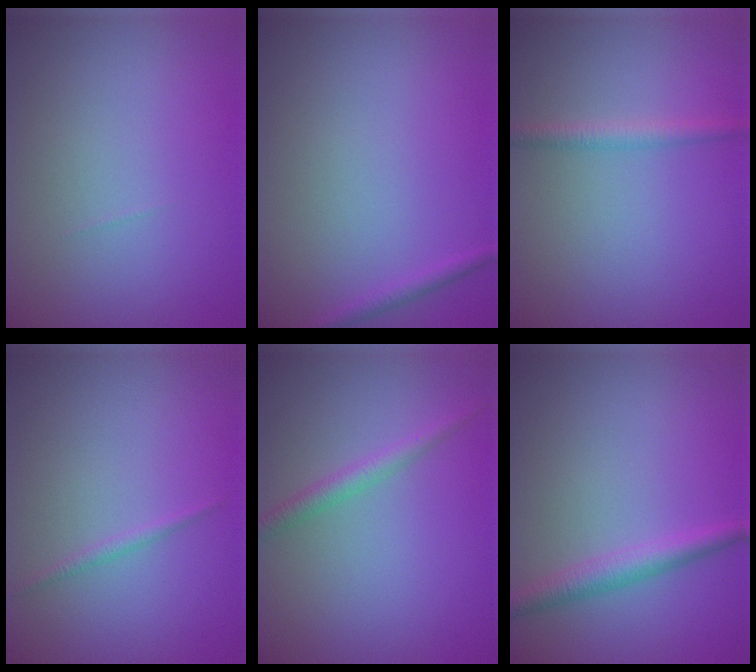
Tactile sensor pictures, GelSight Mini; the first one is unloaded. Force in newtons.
{"total": 1.0, "press": 1.0, "slide": 0.0}
{"total": 2.0, "press": 2.0, "slide": 0.1}
{"total": 0.8, "press": 0.8, "slide": 0.0}
{"total": 2.0, "press": 2.0, "slide": 0.0}
{"total": 2.5, "press": 2.5, "slide": 0.1}